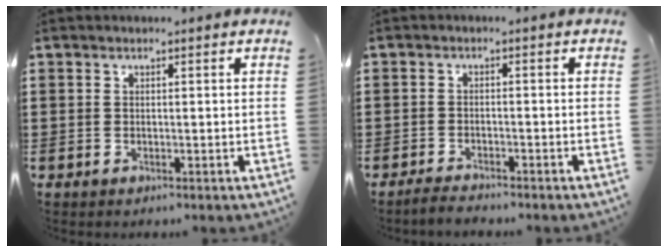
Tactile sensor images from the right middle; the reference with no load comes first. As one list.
[{"total": 1.8, "force": [-1.8, 0.1, 0.2], "torque": [-0.009, 0.000, -0.037]}]